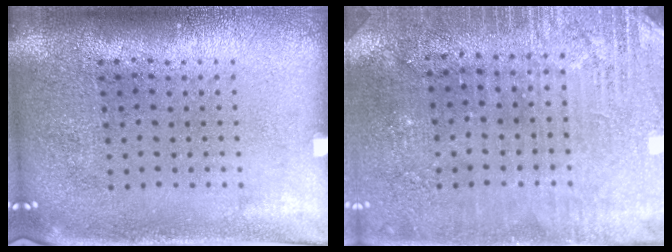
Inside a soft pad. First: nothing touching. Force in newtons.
{"total": 2.9, "press": 2.8, "slide": 0.6}